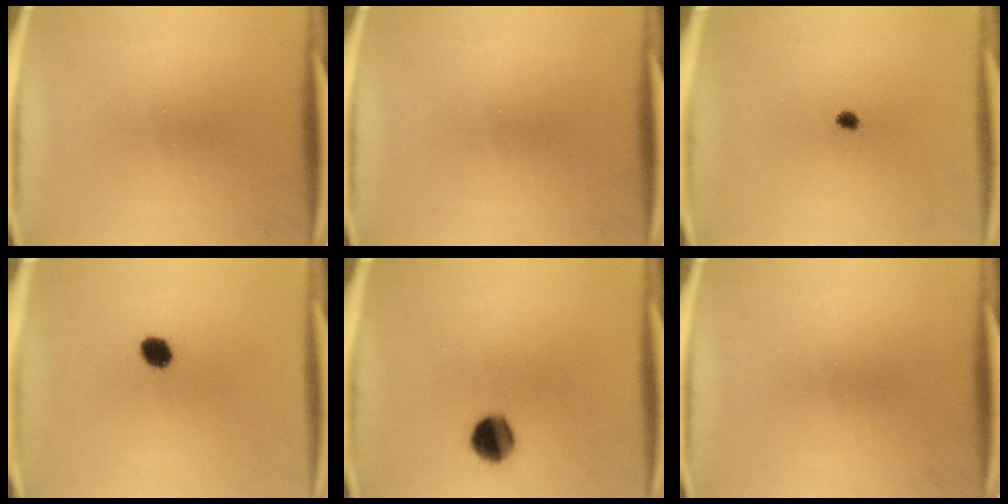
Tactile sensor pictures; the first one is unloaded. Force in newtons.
{"total": 0.0}
{"total": 1.5}
{"total": 4.2}
{"total": 7.8}
{"total": 0.0}